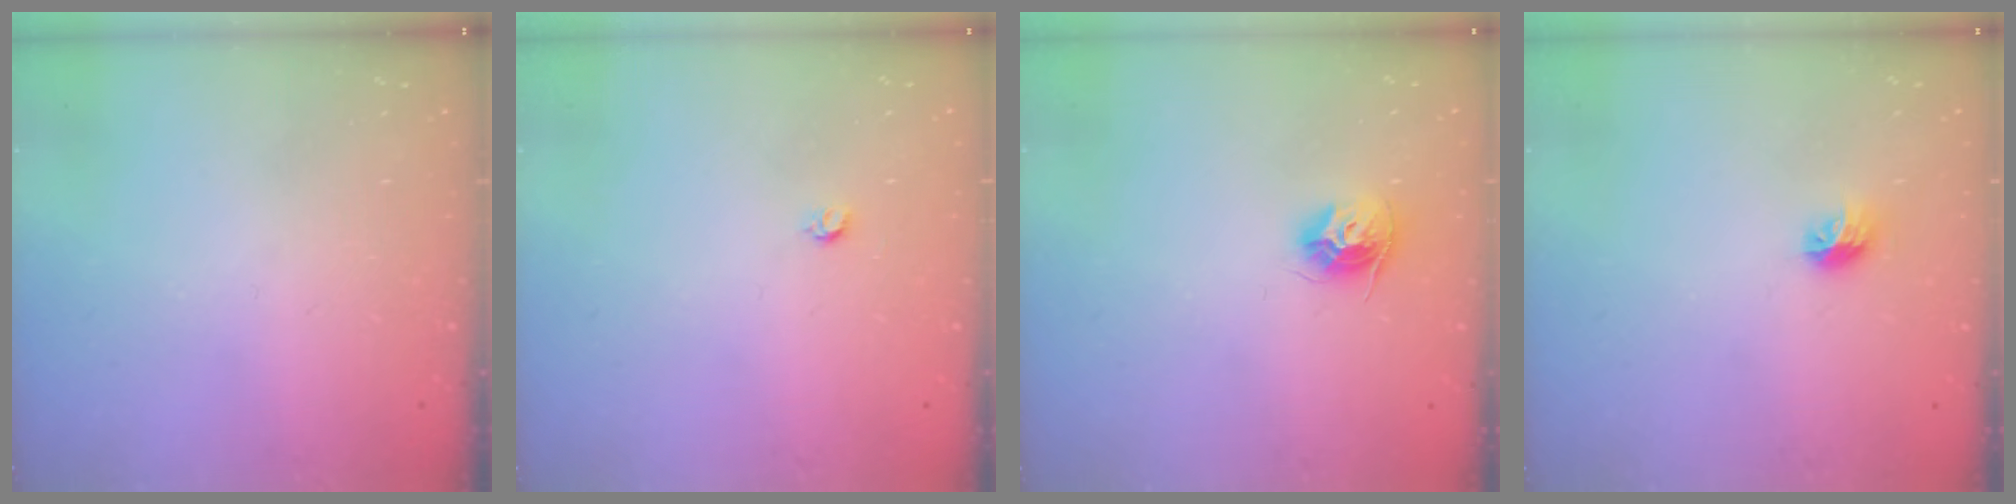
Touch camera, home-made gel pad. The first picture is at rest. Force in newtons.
{"total": 3.0, "press": 3.0, "slide": 0.2}
{"total": 9.8, "press": 9.8, "slide": 0.7}
{"total": 6.1, "press": 5.9, "slide": 1.2}